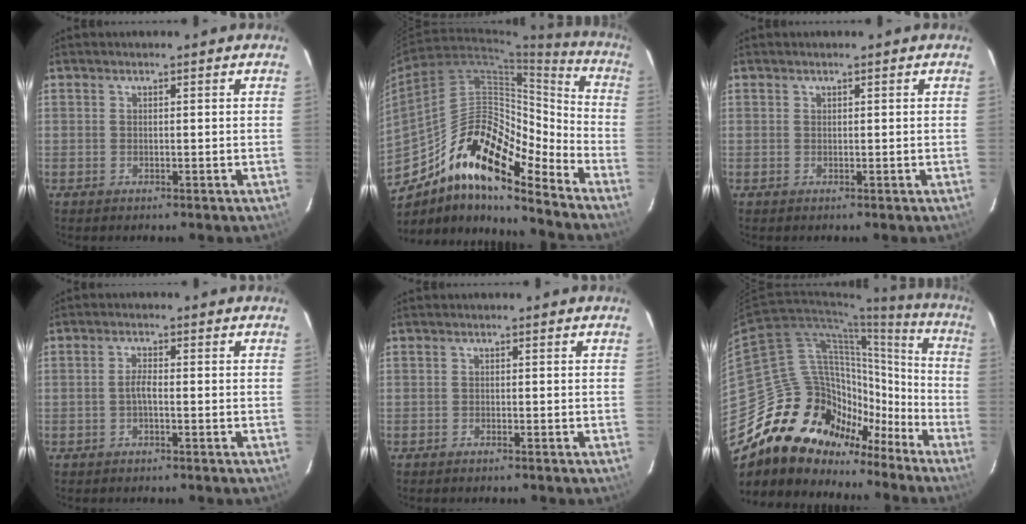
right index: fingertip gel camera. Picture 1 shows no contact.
{"total": 20.3, "force": [-14.2, 5.9, 13.2], "torque": [-0.215, 0.003, -0.264]}
{"total": 0.0}
{"total": 1.8, "force": [-0.8, 0.4, 1.6], "torque": [-0.031, 0.004, -0.018]}
{"total": 0.6, "force": [-0.6, 0.1, 0.1], "torque": [-0.002, -0.001, -0.012]}
{"total": 22.0, "force": [-15.9, 14.1, 6.0], "torque": [-0.097, 0.079, -0.255]}